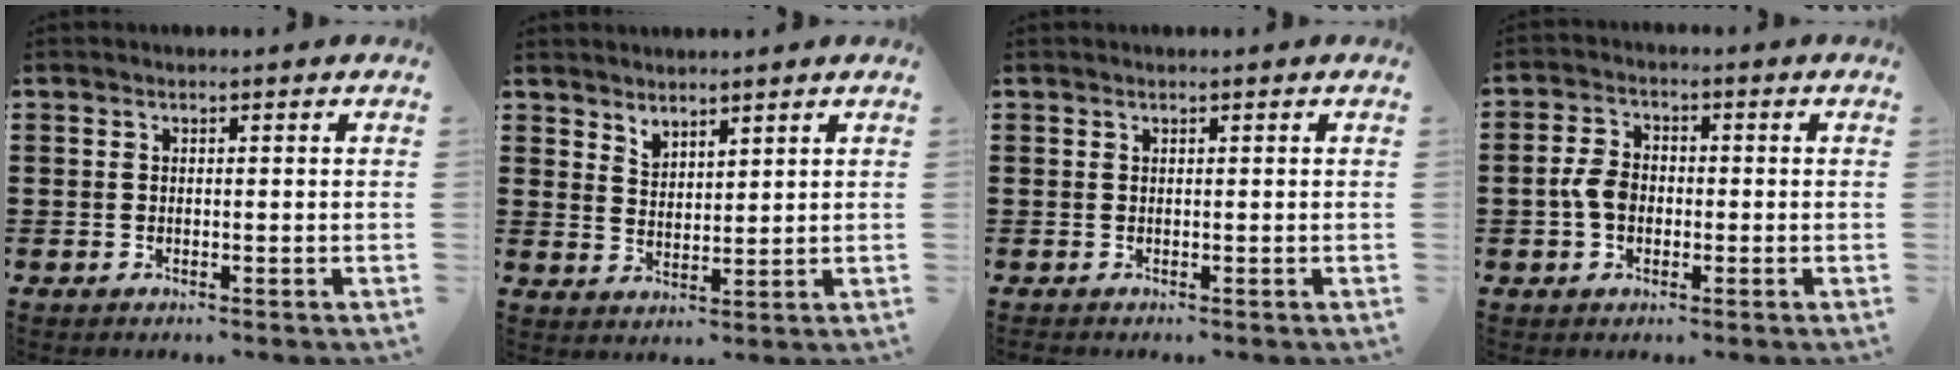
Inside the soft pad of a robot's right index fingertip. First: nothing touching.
{"total": 2.8, "force": [2.8, 0.4, -0.3], "torque": [-0.002, -0.004, 0.055]}
{"total": 0.0}
{"total": 4.1, "force": [-0.8, 2.8, 2.9], "torque": [-0.070, 0.001, -0.019]}